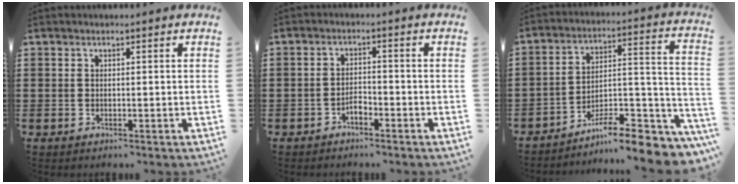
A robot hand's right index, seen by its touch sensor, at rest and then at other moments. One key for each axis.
{"total": 2.1, "fx": -1.5, "fy": 0.9, "fz": 1.2, "tx": -0.027, "ty": 0.004, "tz": -0.031}
{"total": 9.3, "fx": -7.5, "fy": 2.4, "fz": 4.9, "tx": -0.063, "ty": 0.017, "tz": -0.138}